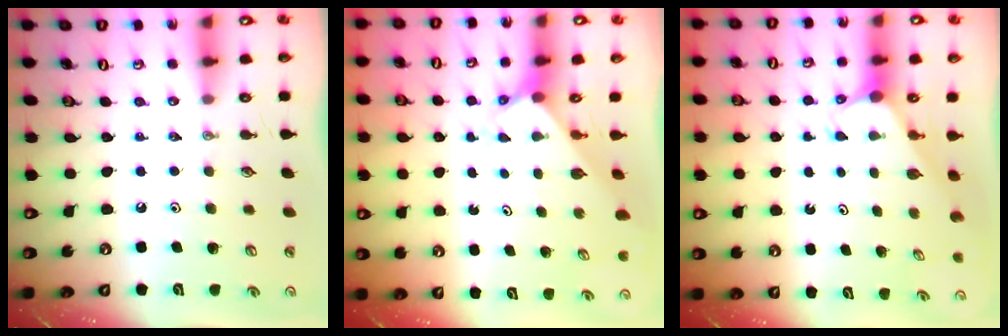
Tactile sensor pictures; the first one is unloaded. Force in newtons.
{"total": 2.4, "press": 2.4, "slide": 0.3}
{"total": 2.6, "press": 2.6, "slide": 0.1}